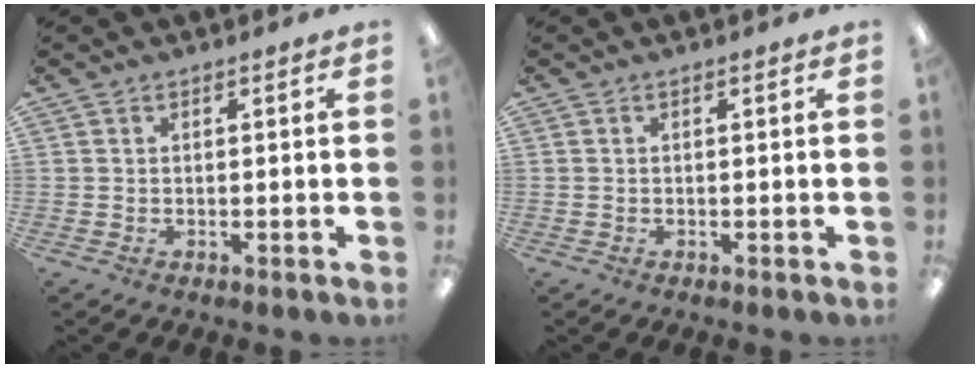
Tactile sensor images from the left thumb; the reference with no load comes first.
{"total": 0.0}